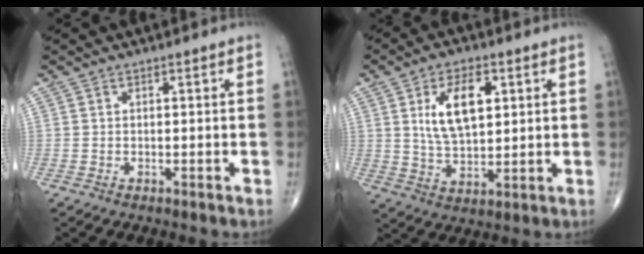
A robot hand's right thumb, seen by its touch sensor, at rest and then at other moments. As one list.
[{"total": 11.0, "force": [3.2, 5.7, 8.9], "torque": [-0.145, -0.010, 0.062]}]